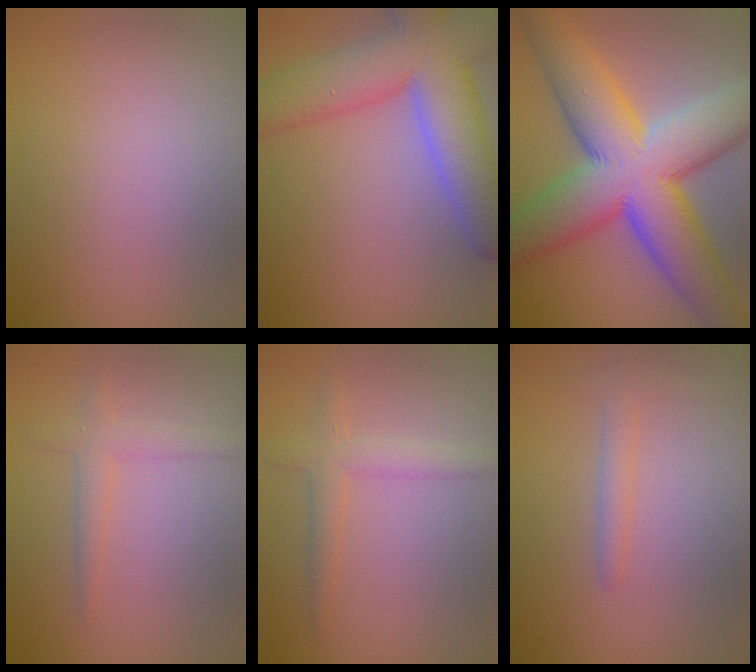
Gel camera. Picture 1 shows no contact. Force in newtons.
{"total": 10.7, "press": 10.7, "slide": 0.7}
{"total": 15.7, "press": 15.6, "slide": 0.6}
{"total": 2.1, "press": 2.1, "slide": 0.0}
{"total": 2.0, "press": 2.0, "slide": 0.1}
{"total": 1.6, "press": 1.6, "slide": 0.1}